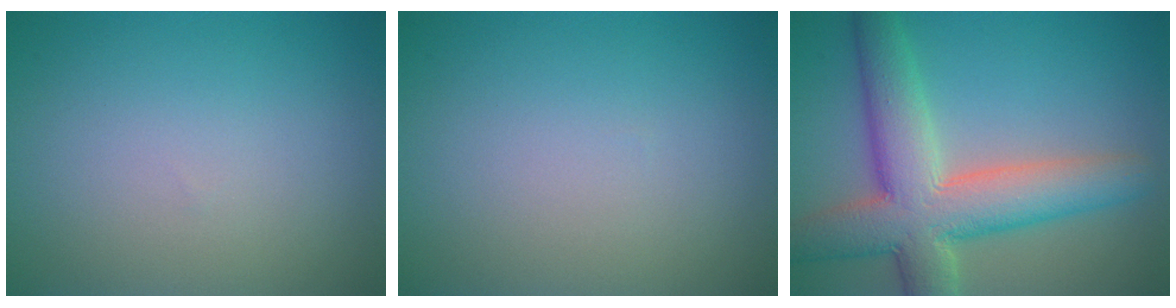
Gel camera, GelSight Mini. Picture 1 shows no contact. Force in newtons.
{"total": 0.0}
{"total": 9.1, "press": 9.1, "slide": 0.6}